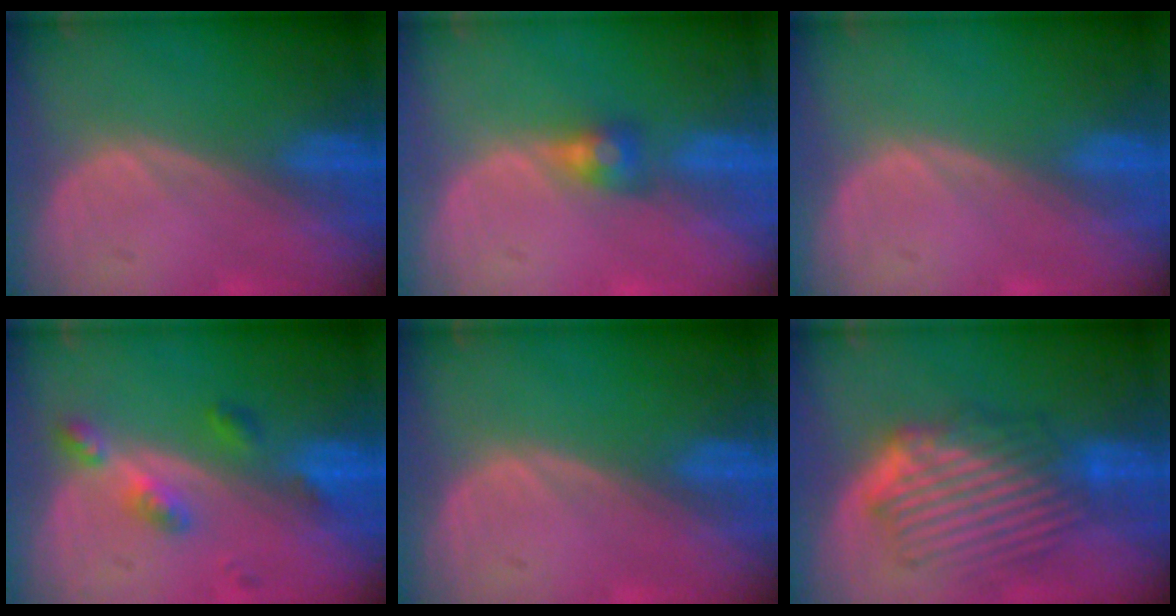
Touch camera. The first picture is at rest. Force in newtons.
{"total": 2.9, "press": 2.5, "slide": 1.5}
{"total": 0.0}
{"total": 4.8, "press": 4.3, "slide": 2.0}
{"total": 0.0}
{"total": 9.1, "press": 8.3, "slide": 3.7}